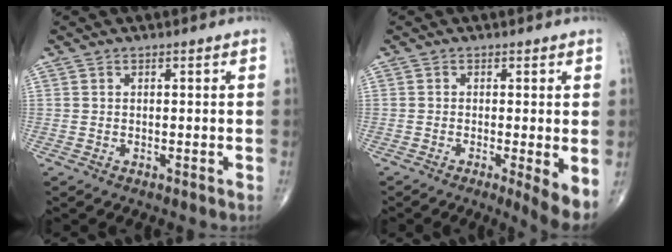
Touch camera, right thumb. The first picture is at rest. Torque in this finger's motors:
{"motor_torque": [-0.03, 0.43, 0.11, -0.12, 0.16]}